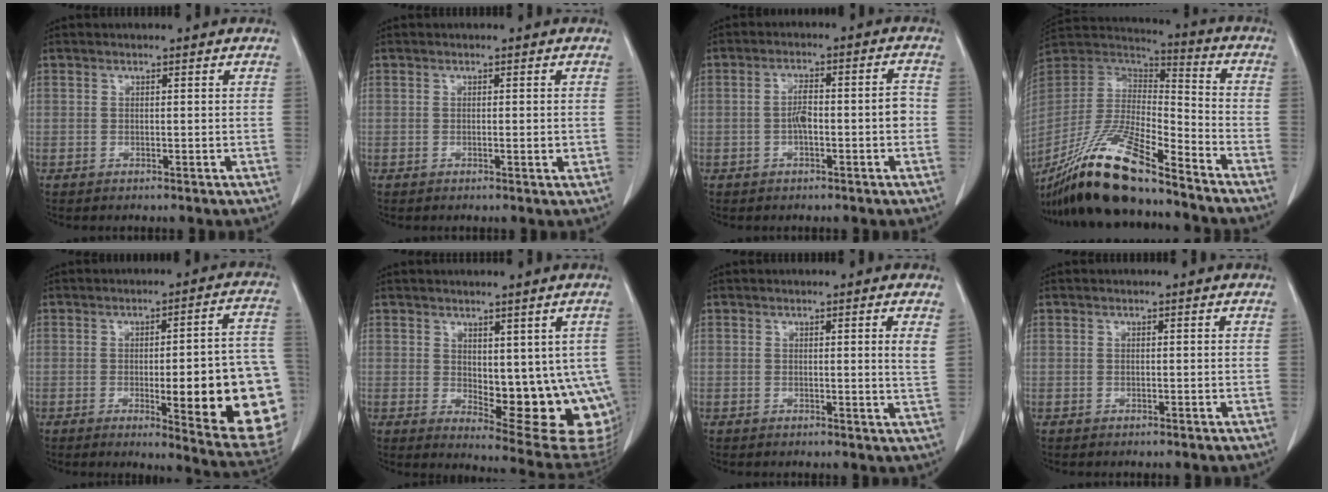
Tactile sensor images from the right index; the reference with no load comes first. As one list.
[{"total": 1.1, "force": [-0.1, 0.2, 1.1], "torque": [-0.016, -0.002, 0.001]}, {"total": 5.9, "force": [-1.2, 1.3, 5.6], "torque": [-0.099, 0.023, -0.016]}, {"total": 21.3, "force": [-16.3, 3.2, 13.2], "torque": [-0.287, -0.030, -0.305]}, {"total": 20.6, "force": [-4.0, 2.9, 20.0], "torque": [-0.173, 0.009, -0.033]}, {"total": 15.0, "force": [-0.3, 6.2, 13.6], "torque": [-0.135, -0.011, 0.017]}, {"total": 2.3, "force": [0.9, -0.4, 2.1], "torque": [-0.028, -0.006, 0.009]}, {"total": 0.0}]